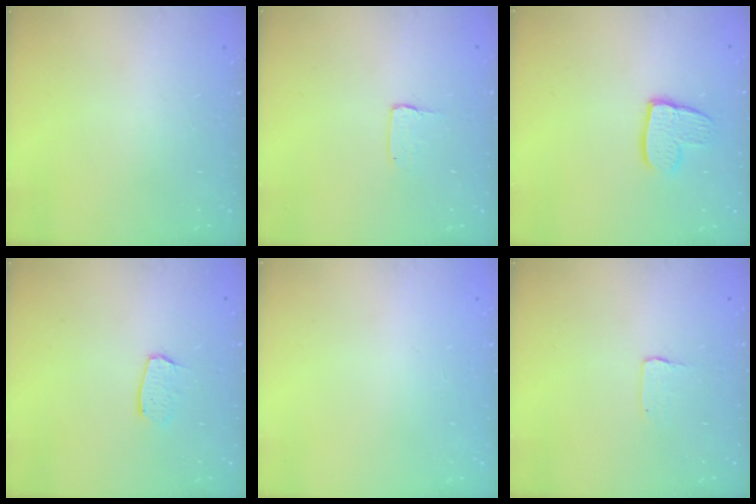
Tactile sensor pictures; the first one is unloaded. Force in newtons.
{"total": 2.0, "press": 2.0, "slide": 0.0}
{"total": 8.9, "press": 8.9, "slide": 0.4}
{"total": 6.0, "press": 6.0, "slide": 0.3}
{"total": 0.8, "press": 0.4, "slide": 0.7}
{"total": 1.3, "press": 1.2, "slide": 0.1}